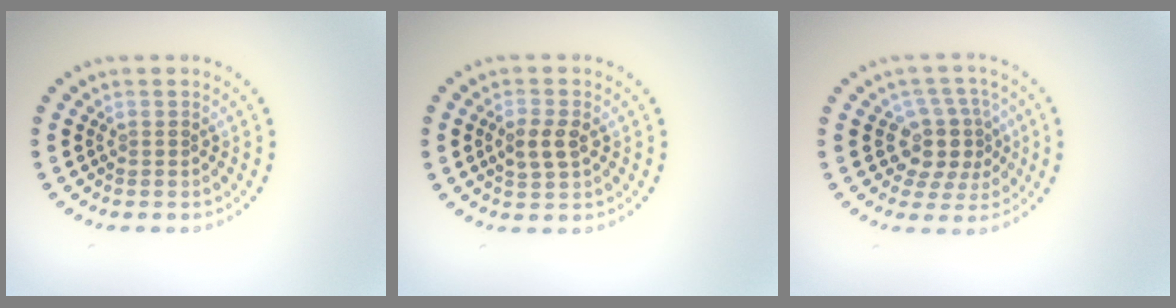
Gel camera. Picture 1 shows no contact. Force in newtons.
{"total": 2.4, "press": 2.4, "slide": 0.2}
{"total": 4.1, "press": 3.4, "slide": 2.2}